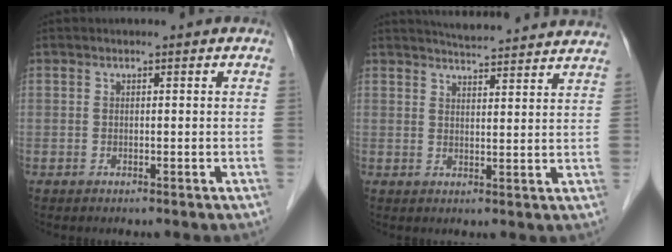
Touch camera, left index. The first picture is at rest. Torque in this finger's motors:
{"motor_torque": [0.43, -0.99, 0.01, 0.01]}